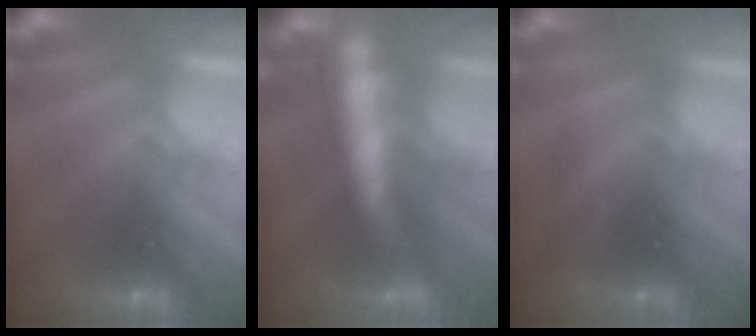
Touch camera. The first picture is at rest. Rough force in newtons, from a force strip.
{"total": 8.1}
{"total": 1.7}